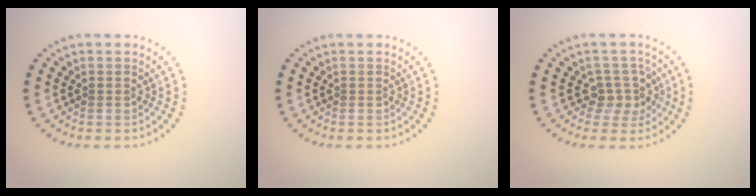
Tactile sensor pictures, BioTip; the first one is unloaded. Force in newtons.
{"total": 0.0}
{"total": 2.6, "press": 2.0, "slide": 1.7}